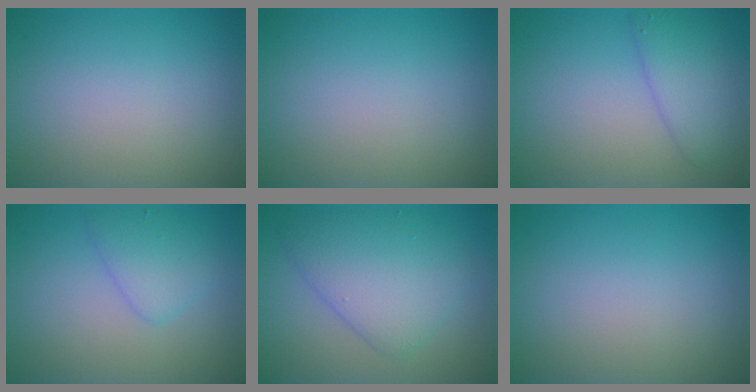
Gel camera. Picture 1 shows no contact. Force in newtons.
{"total": 0.0}
{"total": 3.4, "press": 3.4, "slide": 0.2}
{"total": 2.6, "press": 2.6, "slide": 0.1}
{"total": 5.3, "press": 5.3, "slide": 0.3}
{"total": 0.0}